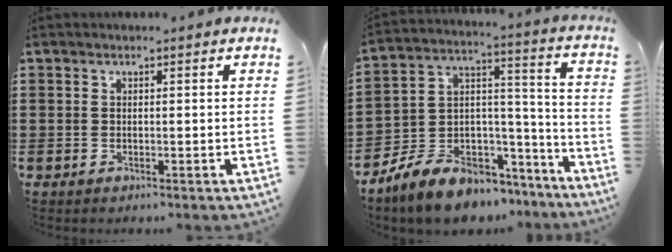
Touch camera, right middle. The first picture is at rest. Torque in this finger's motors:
{"motor_torque": [2.09, -0.05, 1.05, 0.21]}